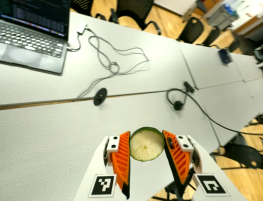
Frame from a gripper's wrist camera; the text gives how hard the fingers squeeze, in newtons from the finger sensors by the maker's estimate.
{"total": 9.4, "left": 10.5, "right": 8.3}